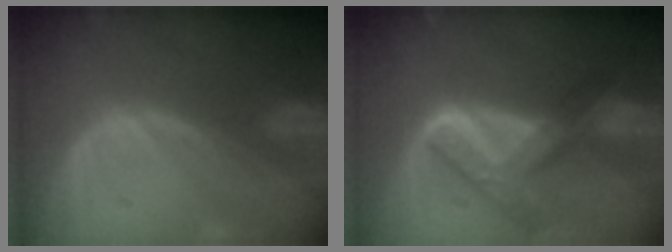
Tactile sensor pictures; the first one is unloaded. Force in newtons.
{"total": 8.0, "press": 6.8, "slide": 4.3}